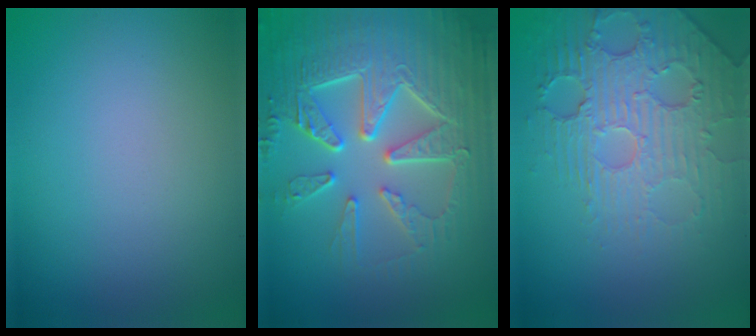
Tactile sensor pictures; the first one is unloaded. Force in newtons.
{"total": 9.2, "press": 6.6, "slide": 6.4}
{"total": 4.5, "press": 4.1, "slide": 1.7}